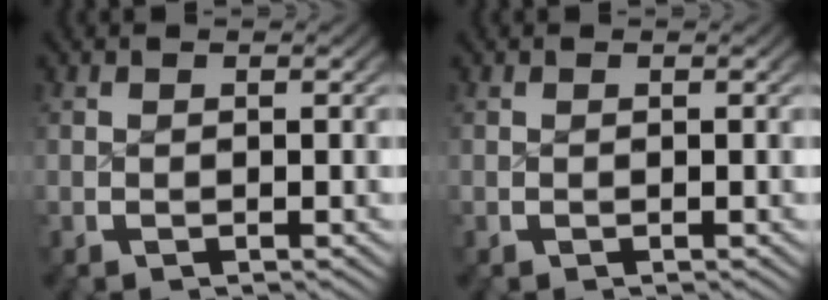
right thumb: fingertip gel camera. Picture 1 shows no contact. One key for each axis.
{"total": 0.0}